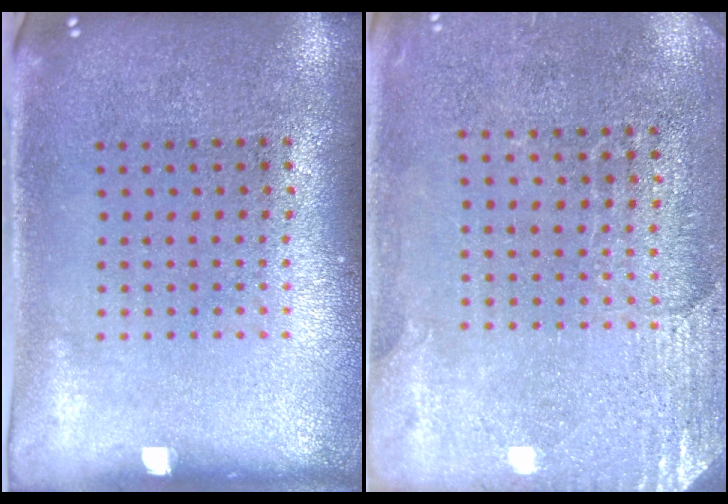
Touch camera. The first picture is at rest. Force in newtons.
{"total": 2.6, "press": 2.4, "slide": 1.1}